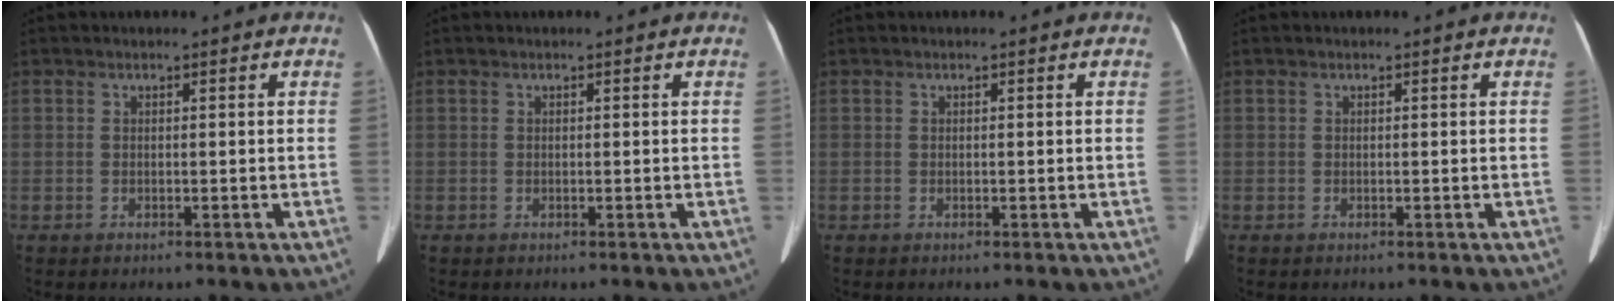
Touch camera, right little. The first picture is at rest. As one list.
[{"total": 0.0}, {"total": 0.0}, {"total": 0.0}]